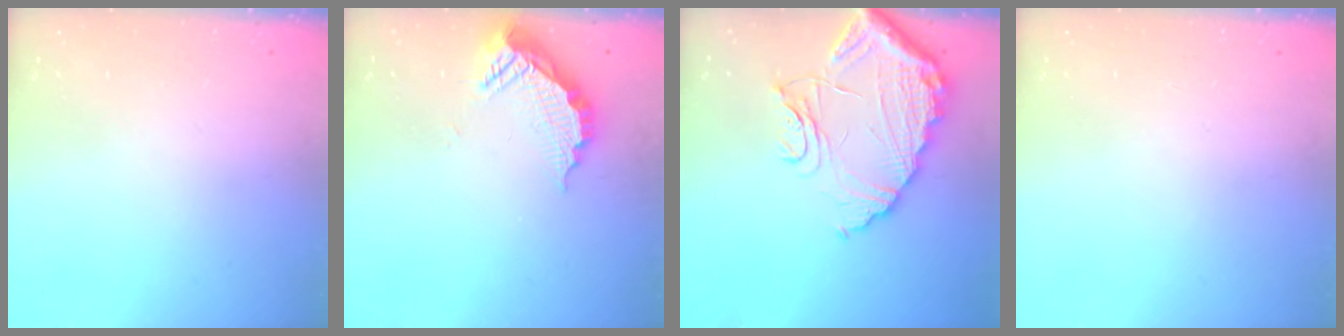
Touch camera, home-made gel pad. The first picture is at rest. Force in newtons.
{"total": 9.8, "press": 9.8, "slide": 0.8}
{"total": 17.7, "press": 17.6, "slide": 1.3}
{"total": 0.0}